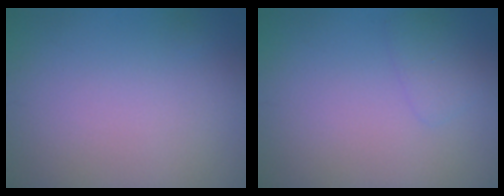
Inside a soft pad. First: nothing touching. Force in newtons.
{"total": 1.3, "press": 1.3, "slide": 0.0}